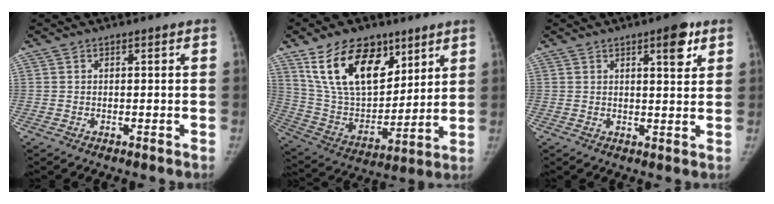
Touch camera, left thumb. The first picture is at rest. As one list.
[{"total": 20.8, "force": [11.6, 11.9, 12.5], "torque": [-0.179, -0.049, 0.221]}, {"total": 5.6, "force": [3.1, 1.9, 4.3], "torque": [-0.046, -0.014, 0.038]}]